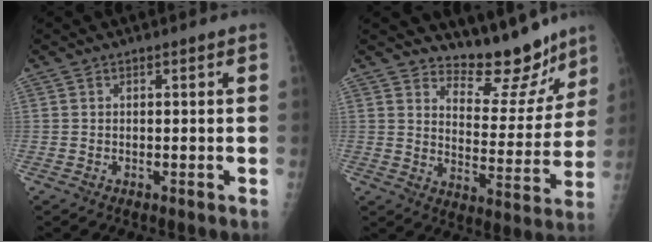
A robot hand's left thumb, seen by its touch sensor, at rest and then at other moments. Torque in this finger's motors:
{"motor_torque": [0.08, 0.14, -0.33, -0.31, 0.05]}